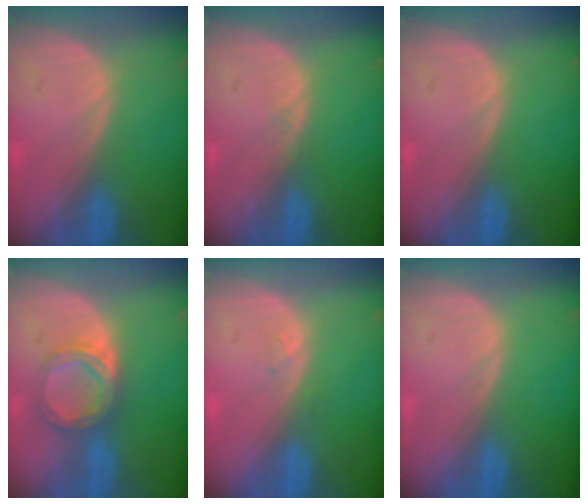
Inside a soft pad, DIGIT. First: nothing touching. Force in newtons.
{"total": 0.5, "press": 0.5, "slide": 0.1}
{"total": 0.0}
{"total": 5.2, "press": 5.0, "slide": 1.3}
{"total": 0.9, "press": 0.8, "slide": 0.4}
{"total": 0.0}